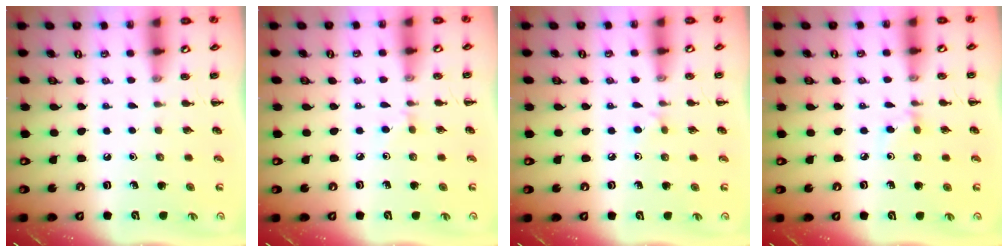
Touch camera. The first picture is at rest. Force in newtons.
{"total": 3.1, "press": 2.8, "slide": 1.3}
{"total": 3.9, "press": 3.5, "slide": 1.6}
{"total": 4.4, "press": 4.2, "slide": 1.5}